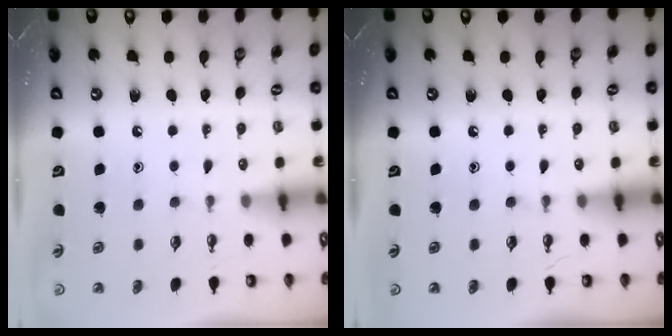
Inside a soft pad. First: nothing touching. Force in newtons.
{"total": 0.0}